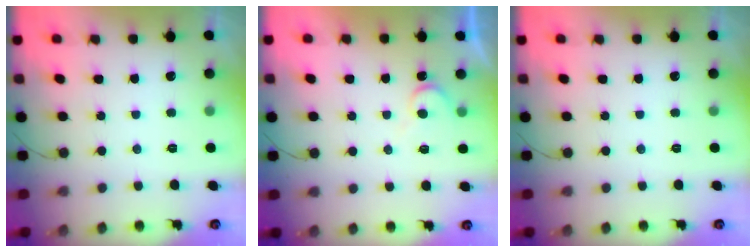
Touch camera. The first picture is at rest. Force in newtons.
{"total": 5.1, "press": 5.1, "slide": 0.4}
{"total": 0.0}